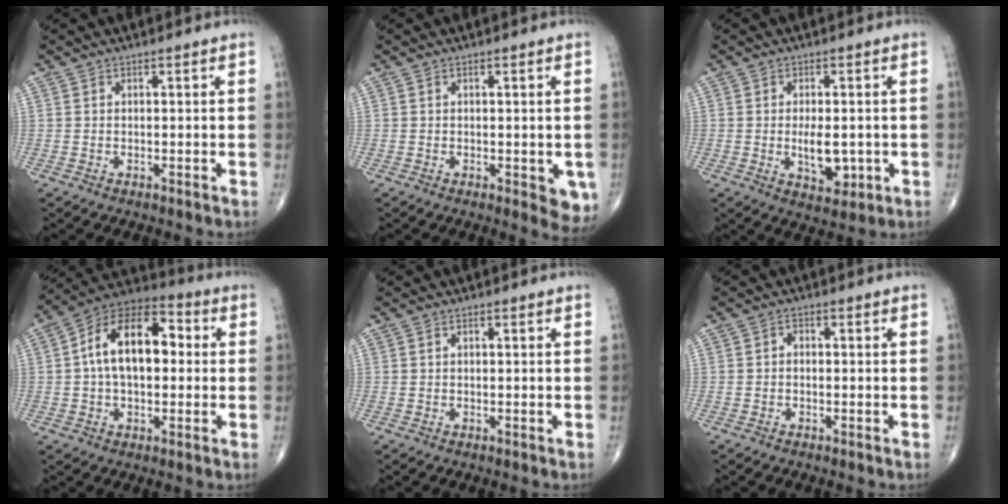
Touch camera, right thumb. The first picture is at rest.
{"total": 5.1, "force": [-1.1, 2.2, 4.4], "torque": [-0.029, -0.007, -0.011]}
{"total": 6.6, "force": [-0.9, 3.4, 5.6], "torque": [-0.079, -0.006, -0.007]}
{"total": 15.7, "force": [1.7, 9.2, 12.7], "torque": [-0.196, 0.035, 0.017]}
{"total": 0.0}
{"total": 1.2, "force": [-0.1, 0.8, 0.8], "torque": [-0.007, 0.005, -0.005]}